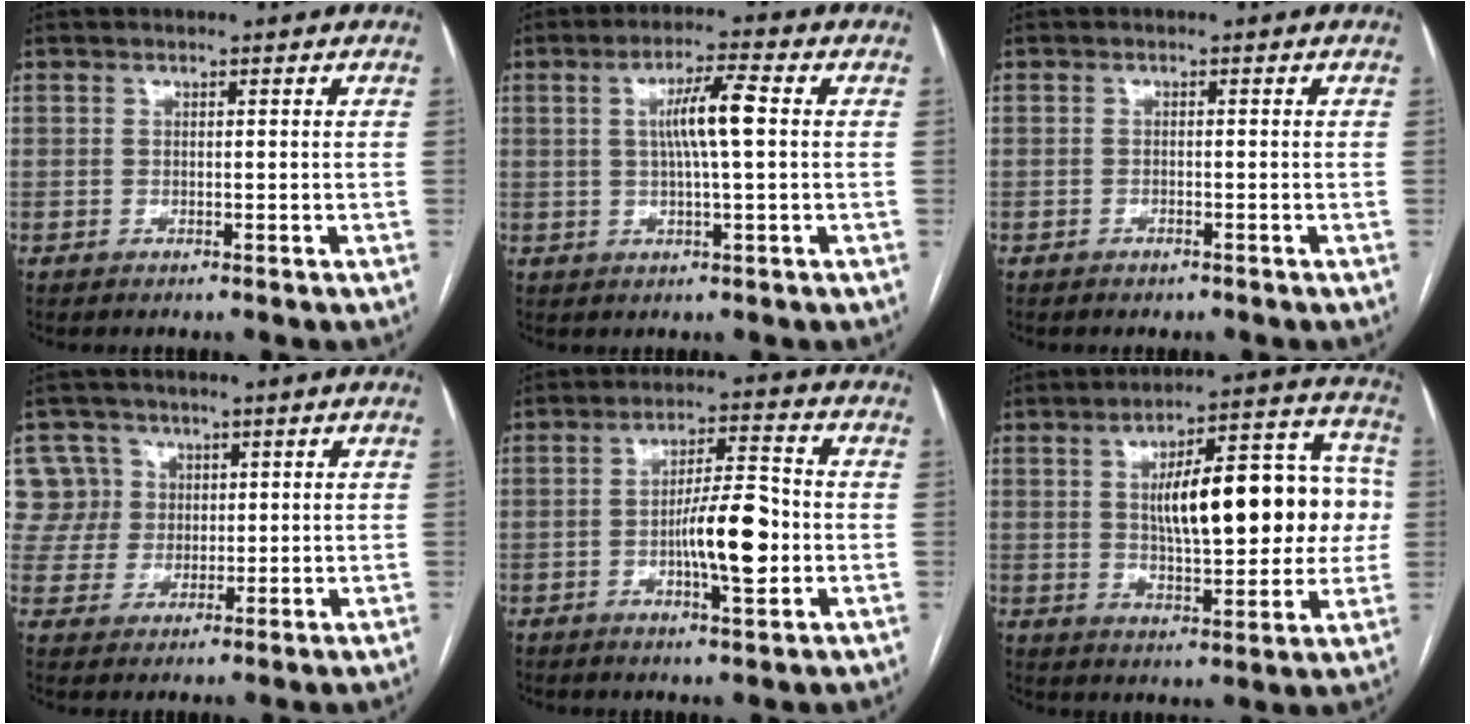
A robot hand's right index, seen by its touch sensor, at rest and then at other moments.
{"total": 6.5, "force": [0.8, 0.1, 6.4], "torque": [-0.116, 0.005, 0.014]}
{"total": 0.8, "force": [-0.7, 0.3, 0.3], "torque": [-0.011, -0.001, -0.008]}
{"total": 7.1, "force": [2.3, 6.8, -0.1], "torque": [0.010, 0.019, 0.052]}
{"total": 9.7, "force": [-1.8, 2.0, 9.3], "torque": [-0.157, 0.008, -0.029]}
{"total": 18.9, "force": [1.9, 6.1, 17.8], "torque": [-0.249, 0.042, 0.035]}